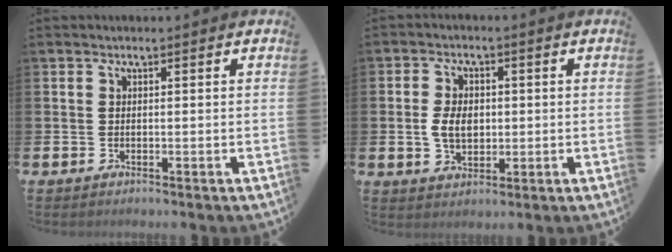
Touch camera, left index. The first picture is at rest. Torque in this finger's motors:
{"motor_torque": [0.48, -0.17, 0.45, 0.14]}